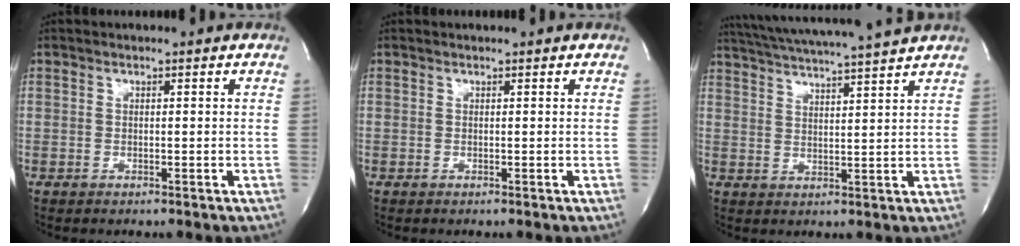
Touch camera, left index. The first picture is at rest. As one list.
[{"total": 0.0}, {"total": 14.4, "force": [13.0, -1.3, 6.0], "torque": [-0.118, -0.004, 0.189]}]